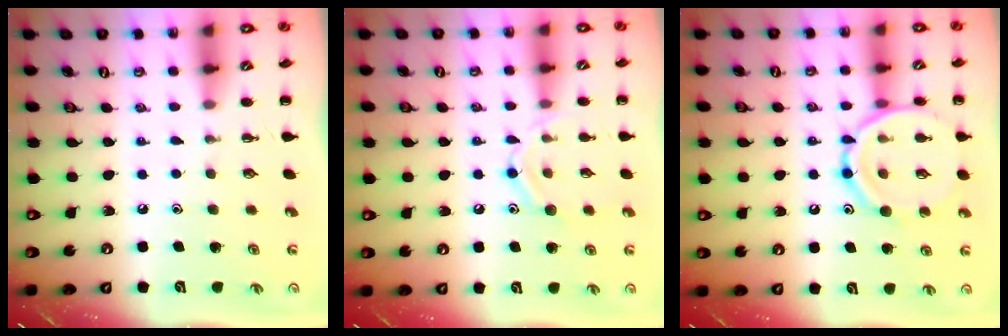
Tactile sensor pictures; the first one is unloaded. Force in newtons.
{"total": 10.1, "press": 10.0, "slide": 1.1}
{"total": 14.8, "press": 14.7, "slide": 1.4}